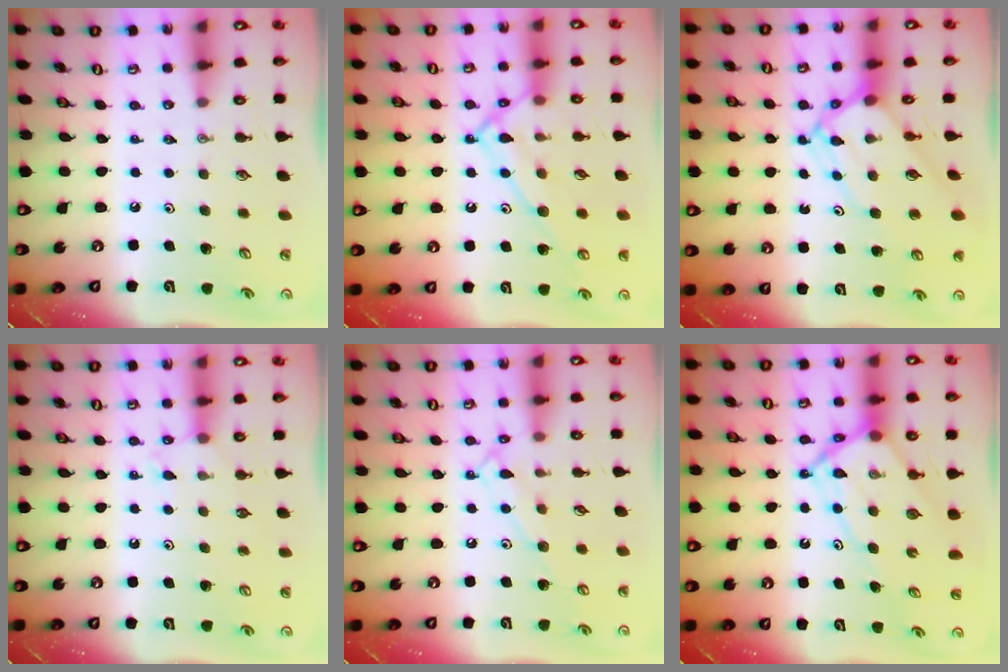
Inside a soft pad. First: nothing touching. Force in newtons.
{"total": 13.3, "press": 13.3, "slide": 1.1}
{"total": 8.6, "press": 8.5, "slide": 0.7}
{"total": 5.5, "press": 5.5, "slide": 0.5}
{"total": 10.1, "press": 10.1, "slide": 0.8}
{"total": 12.8, "press": 12.8, "slide": 1.3}